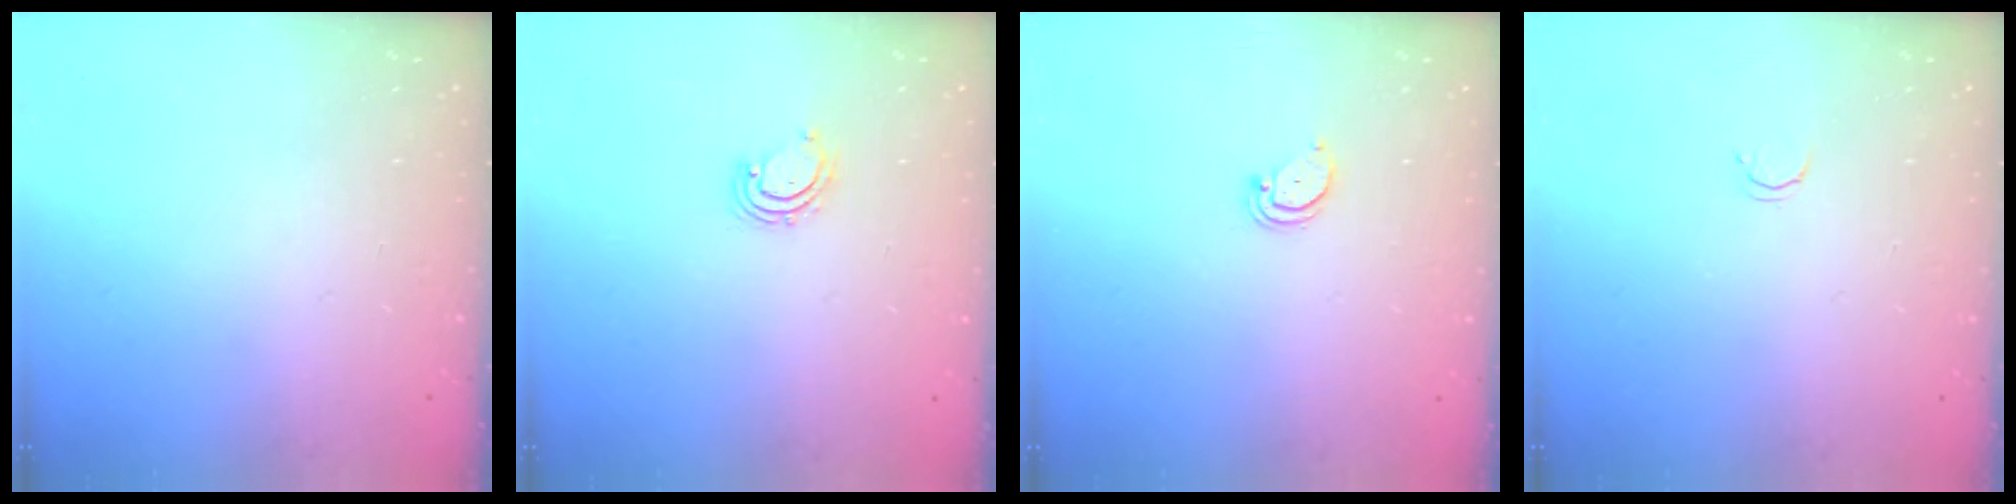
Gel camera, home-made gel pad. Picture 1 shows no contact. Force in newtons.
{"total": 2.9, "press": 2.9, "slide": 0.4}
{"total": 1.4, "press": 1.3, "slide": 0.1}
{"total": 2.1, "press": 2.1, "slide": 0.4}